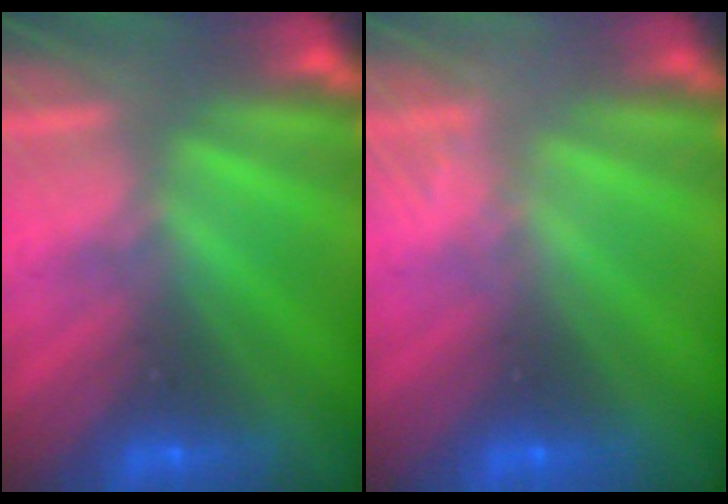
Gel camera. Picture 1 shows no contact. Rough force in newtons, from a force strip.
{"total": 1.6}